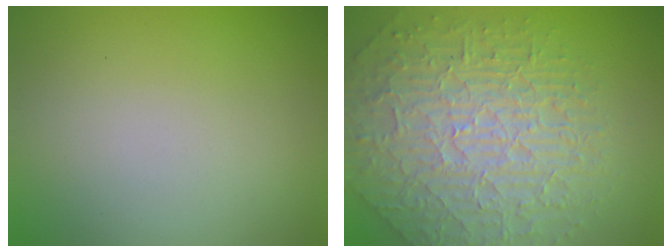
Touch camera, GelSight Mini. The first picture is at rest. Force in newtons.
{"total": 6.7, "press": 5.5, "slide": 3.7}